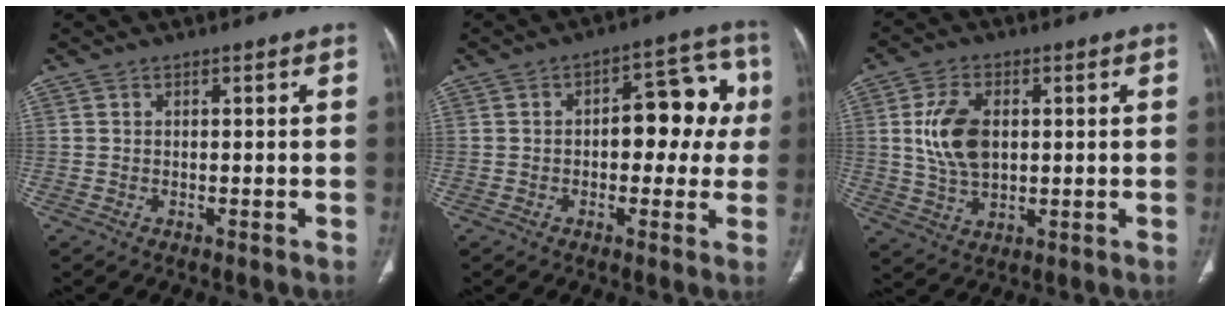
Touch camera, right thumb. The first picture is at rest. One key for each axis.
{"total": 11.9, "fx": 0.8, "fy": 6.8, "fz": 9.8, "tx": -0.070, "ty": 0.036, "tz": 0.003}
{"total": 9.9, "fx": 1.5, "fy": 6.1, "fz": 7.7, "tx": -0.144, "ty": -0.004, "tz": 0.036}